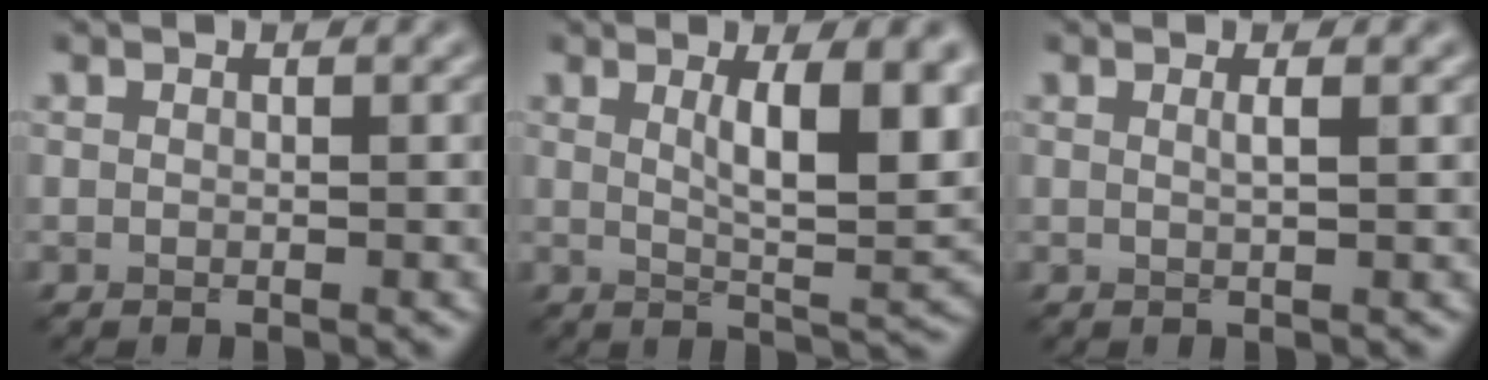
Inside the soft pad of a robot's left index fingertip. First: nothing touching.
{"total": 8.3, "force": [2.2, 2.3, 7.6], "torque": [-0.107, -0.009, 0.040]}
{"total": 1.2, "force": [0.3, 0.4, 1.1], "torque": [-0.010, 0.004, 0.001]}